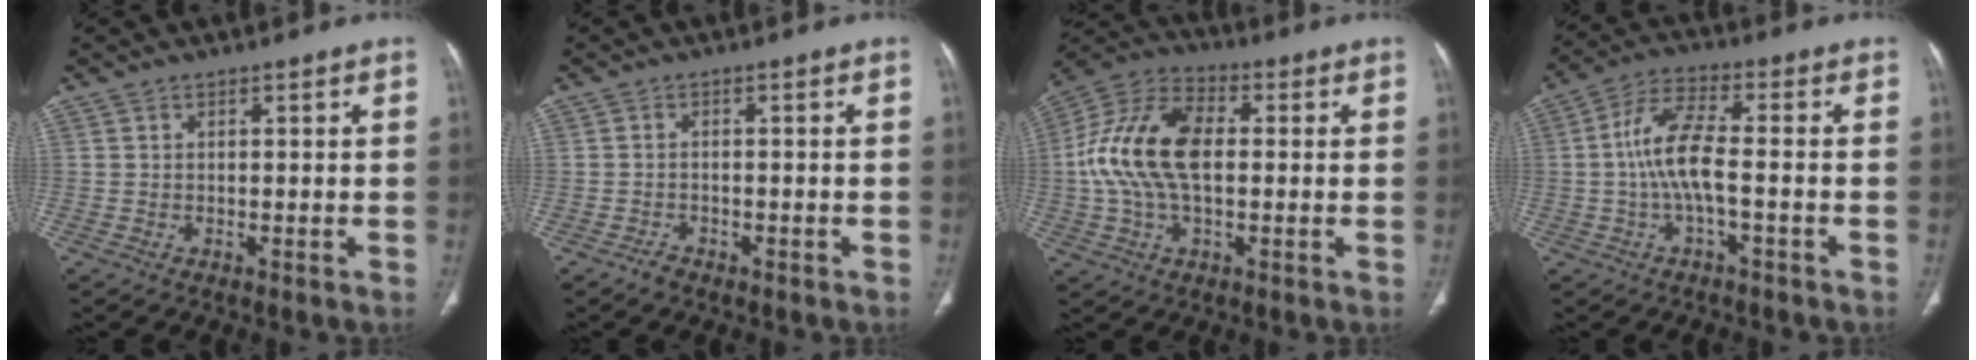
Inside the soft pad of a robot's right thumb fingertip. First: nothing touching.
{"total": 1.7, "force": [-1.3, 1.0, 0.5], "torque": [-0.011, 0.005, -0.020]}
{"total": 16.1, "force": [0.6, 9.3, 13.1], "torque": [-0.262, 0.029, 0.004]}
{"total": 9.0, "force": [-1.2, 2.9, 8.4], "torque": [-0.186, 0.028, -0.027]}